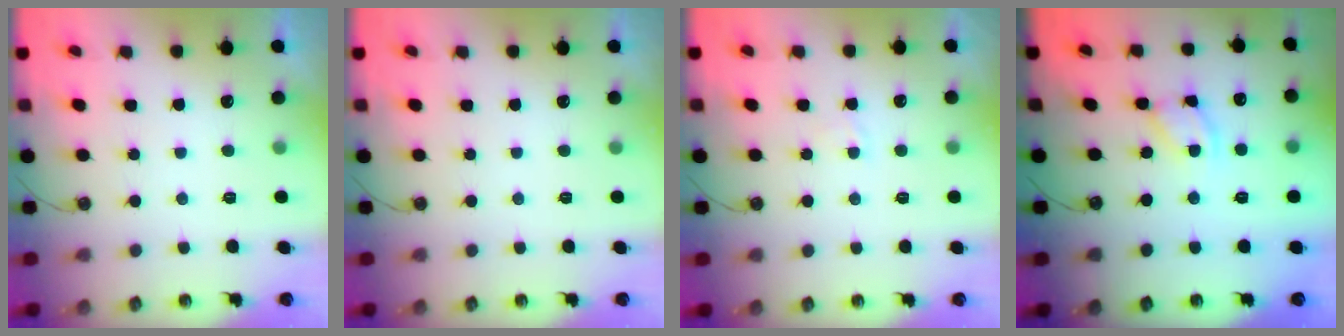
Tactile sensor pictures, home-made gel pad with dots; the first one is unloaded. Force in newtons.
{"total": 0.0}
{"total": 2.9, "press": 2.9, "slide": 0.4}
{"total": 8.2, "press": 8.2, "slide": 0.7}